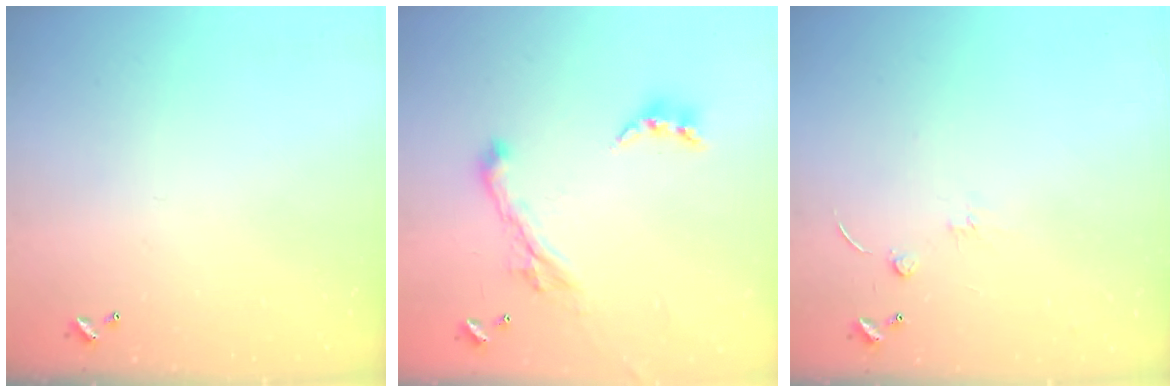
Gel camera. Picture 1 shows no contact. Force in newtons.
{"total": 2.8, "press": 2.5, "slide": 1.3}
{"total": 1.3, "press": 1.2, "slide": 0.5}